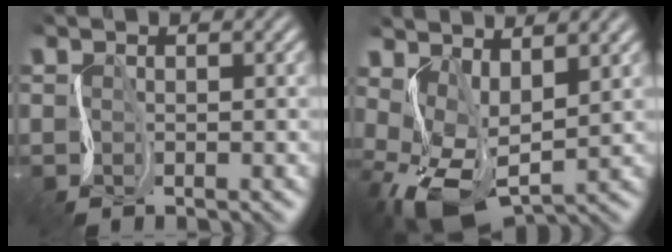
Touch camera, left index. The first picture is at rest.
{"total": 7.4, "force": [0.6, 3.9, 6.2], "torque": [-0.137, -0.008, 0.016]}